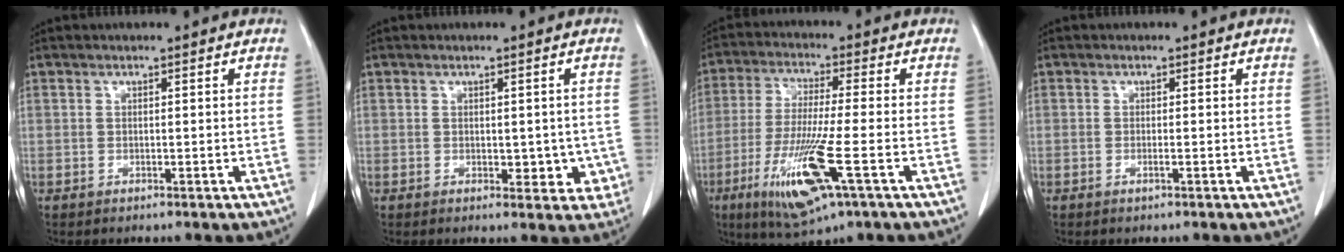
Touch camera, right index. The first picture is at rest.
{"total": 4.2, "force": [-0.6, 2.7, 3.1], "torque": [-0.014, 0.001, 0.001]}
{"total": 13.5, "force": [-5.4, 0.8, 12.4], "torque": [-0.252, -0.035, -0.096]}
{"total": 0.7, "force": [-0.3, -0.1, 0.6], "torque": [-0.010, -0.001, -0.005]}